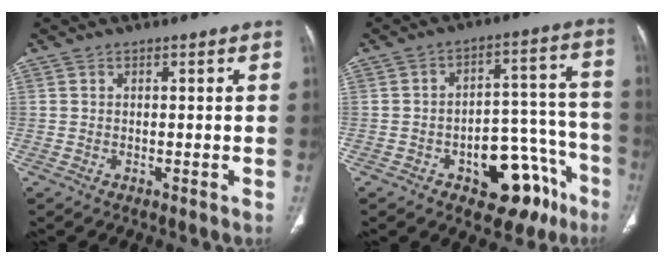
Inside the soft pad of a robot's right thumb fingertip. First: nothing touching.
{"total": 16.2, "force": [-8.4, 8.9, 10.7], "torque": [-0.088, 0.078, -0.106]}